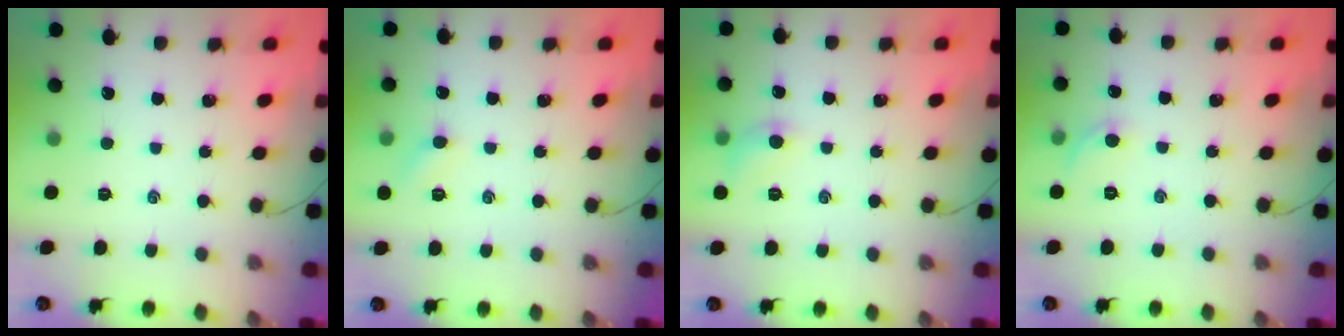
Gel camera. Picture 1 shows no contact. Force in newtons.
{"total": 4.4, "press": 4.2, "slide": 1.4}
{"total": 6.9, "press": 6.7, "slide": 1.6}
{"total": 4.6, "press": 4.3, "slide": 1.6}